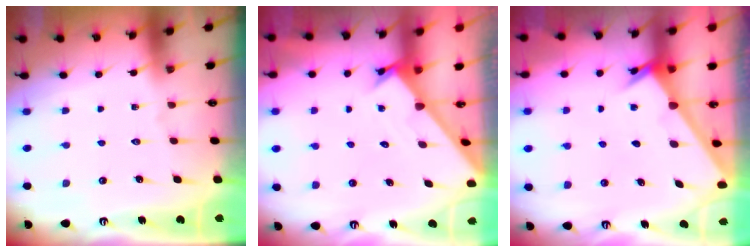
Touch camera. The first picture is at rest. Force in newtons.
{"total": 1.7, "press": 1.7, "slide": 0.1}
{"total": 2.4, "press": 2.4, "slide": 0.2}